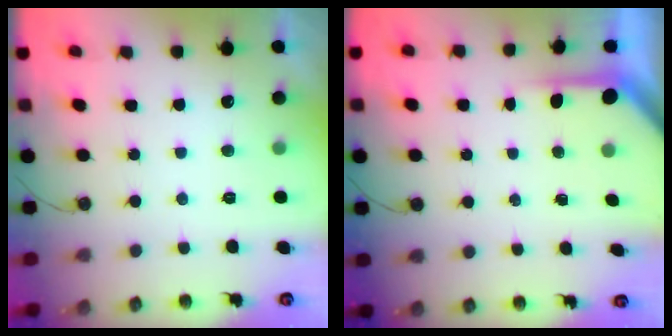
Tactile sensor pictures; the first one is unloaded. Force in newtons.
{"total": 3.7, "press": 3.7, "slide": 0.2}